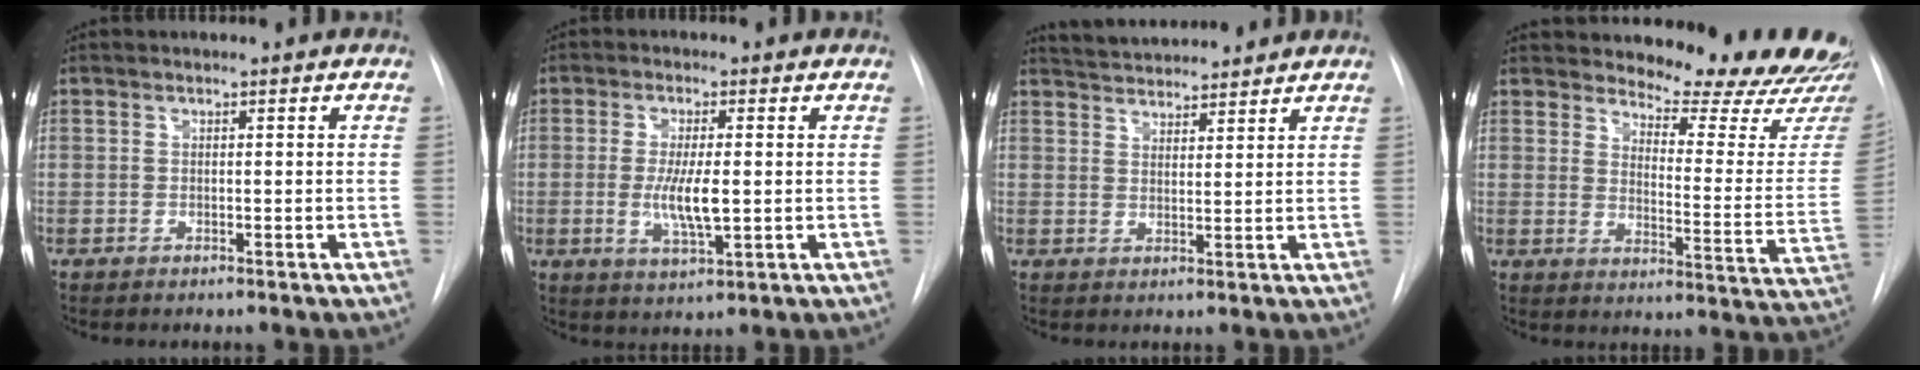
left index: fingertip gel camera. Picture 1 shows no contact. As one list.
[{"total": 6.1, "force": [-0.5, 1.4, 5.9], "torque": [-0.117, -0.015, -0.008]}, {"total": 8.3, "force": [7.9, 1.2, 2.0], "torque": [-0.036, 0.022, 0.121]}, {"total": 18.3, "force": [17.3, 1.7, 5.5], "torque": [-0.064, -0.115, 0.201]}]